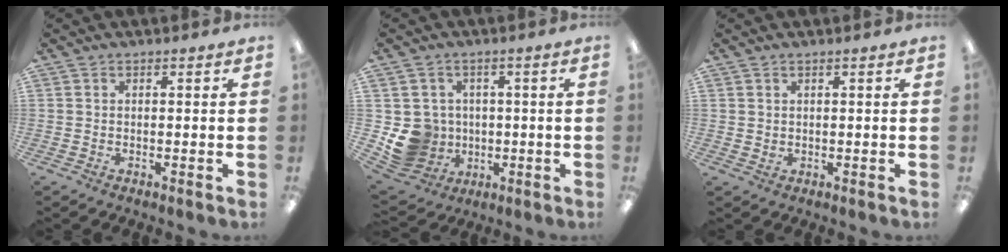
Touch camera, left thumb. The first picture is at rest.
{"total": 9.2, "force": [-0.6, 8.9, 2.2], "torque": [-0.078, -0.001, 0.000]}
{"total": 0.8, "force": [0.7, 0.4, 0.3], "torque": [-0.005, 0.001, 0.012]}